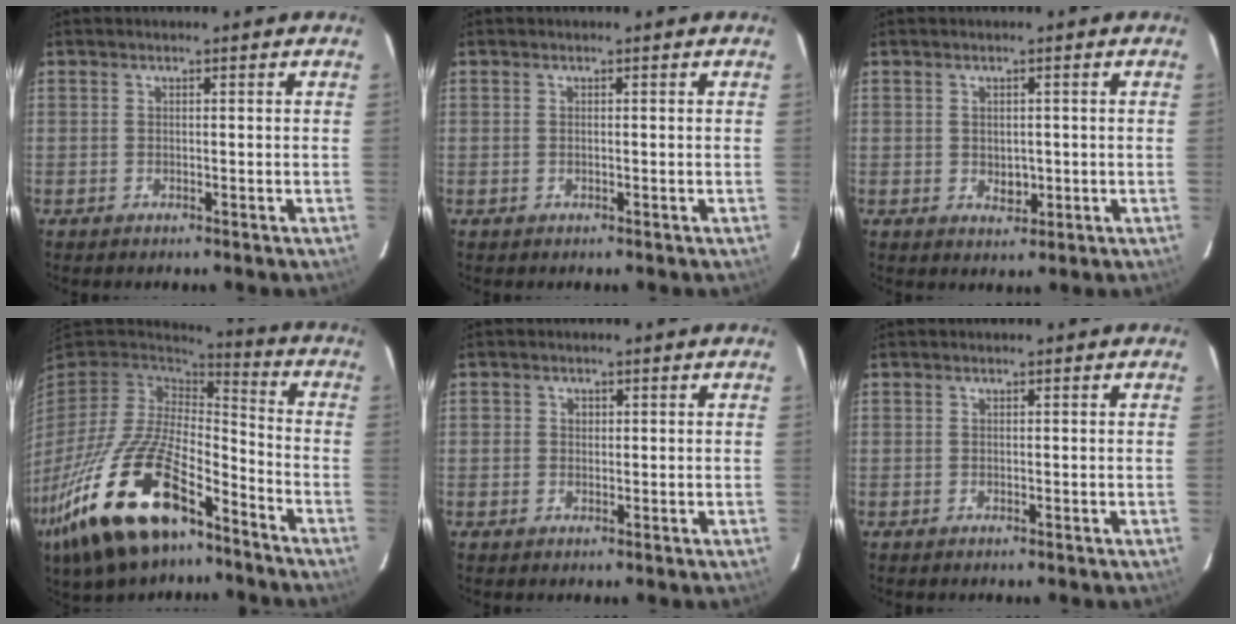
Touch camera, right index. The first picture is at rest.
{"total": 0.0}
{"total": 2.8, "force": [-0.2, 2.3, 1.7], "torque": [-0.025, -0.001, 0.001]}
{"total": 26.2, "force": [-15.2, 11.4, 18.0], "torque": [-0.381, -0.044, -0.265]}
{"total": 1.5, "force": [0.1, 1.4, 0.3], "torque": [-0.003, 0.004, 0.000]}
{"total": 0.0}